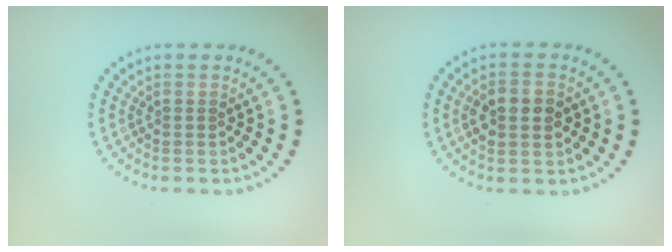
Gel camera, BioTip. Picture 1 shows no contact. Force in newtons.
{"total": 3.6, "press": 3.6, "slide": 0.1}